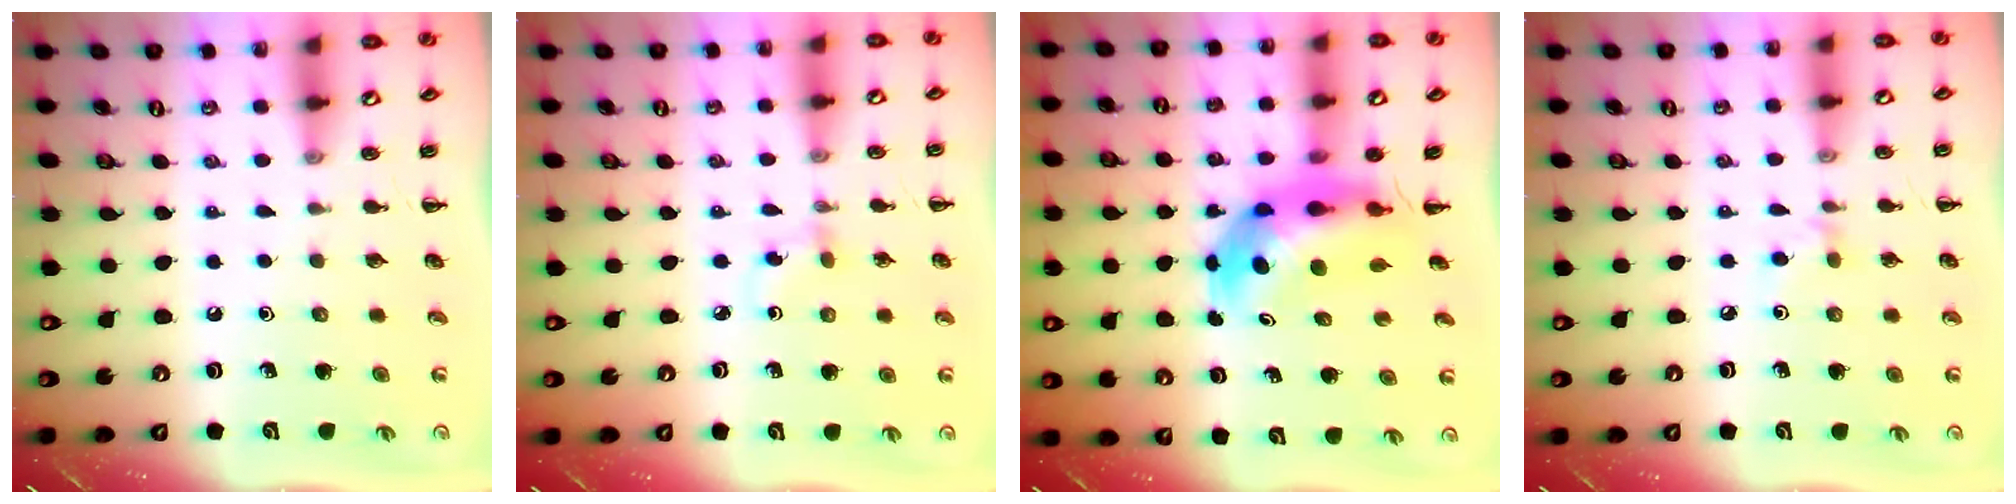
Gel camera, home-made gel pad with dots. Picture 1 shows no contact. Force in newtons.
{"total": 2.5, "press": 2.2, "slide": 1.1}
{"total": 7.4, "press": 7.1, "slide": 2.1}
{"total": 4.8, "press": 4.6, "slide": 1.4}